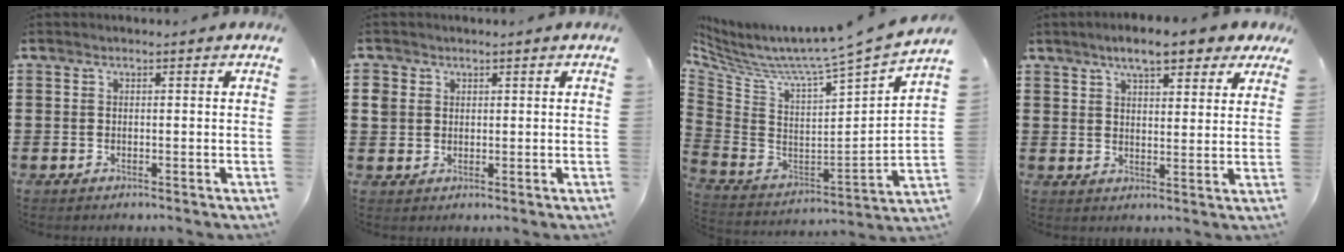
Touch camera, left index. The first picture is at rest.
{"total": 2.2, "force": [0.7, 2.1, 0.1], "torque": [-0.013, 0.010, 0.010]}
{"total": 5.5, "force": [4.6, -0.9, 2.9], "torque": [-0.080, -0.059, 0.063]}
{"total": 7.6, "force": [6.0, 2.0, 4.1], "torque": [-0.080, -0.006, 0.107]}